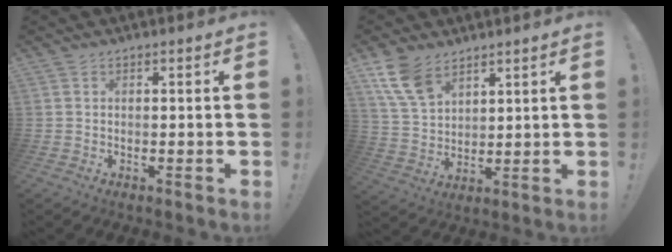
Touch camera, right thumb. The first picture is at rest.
{"total": 11.0, "force": [7.1, 6.4, 5.4], "torque": [-0.107, -0.029, 0.143]}